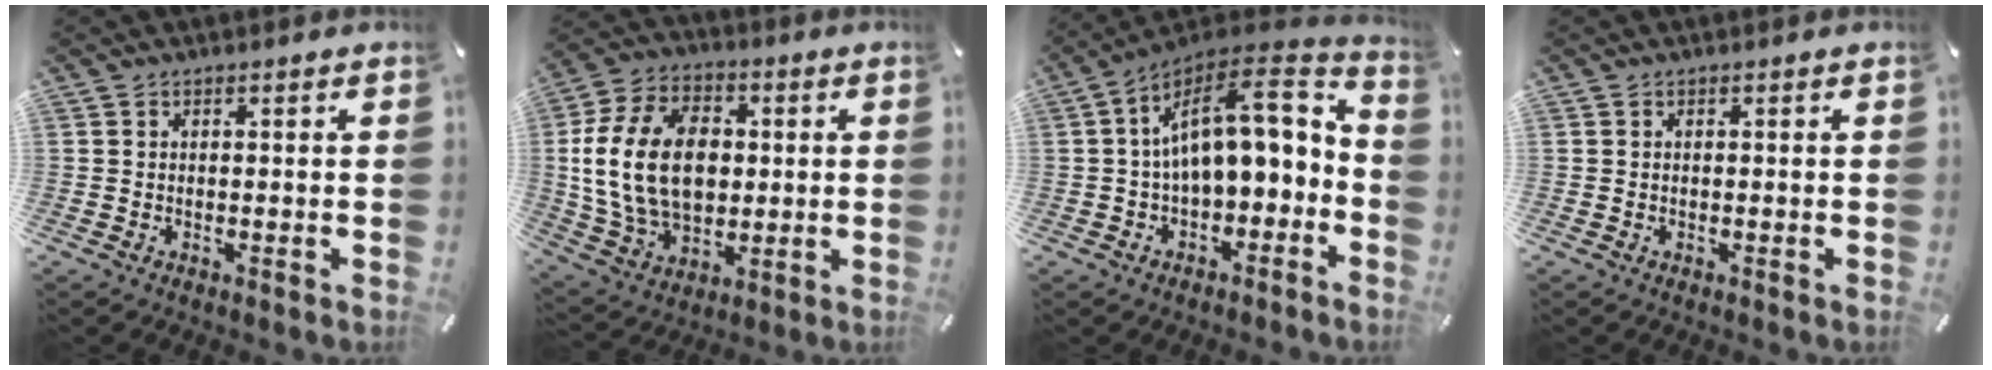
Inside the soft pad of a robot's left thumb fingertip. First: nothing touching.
{"total": 19.0, "force": [0.9, 13.8, 13.0], "torque": [-0.282, 0.010, 0.016]}
{"total": 15.2, "force": [2.0, 8.2, 12.6], "torque": [-0.194, -0.015, 0.033]}
{"total": 0.0}